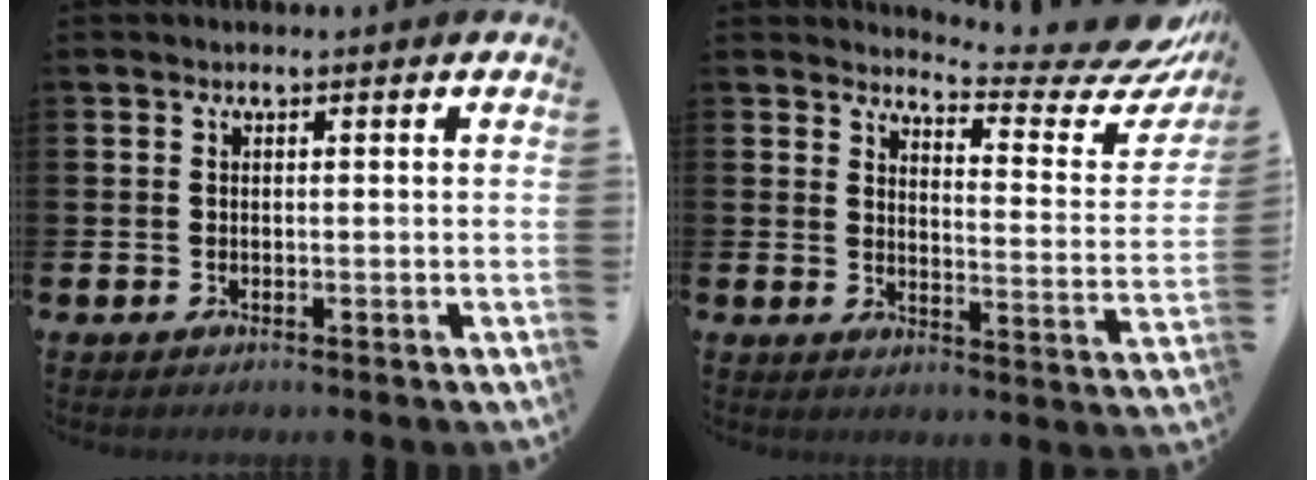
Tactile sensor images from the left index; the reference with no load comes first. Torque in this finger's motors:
{"motor_torque": [0.90, -1.24, 0.08, 0.01]}